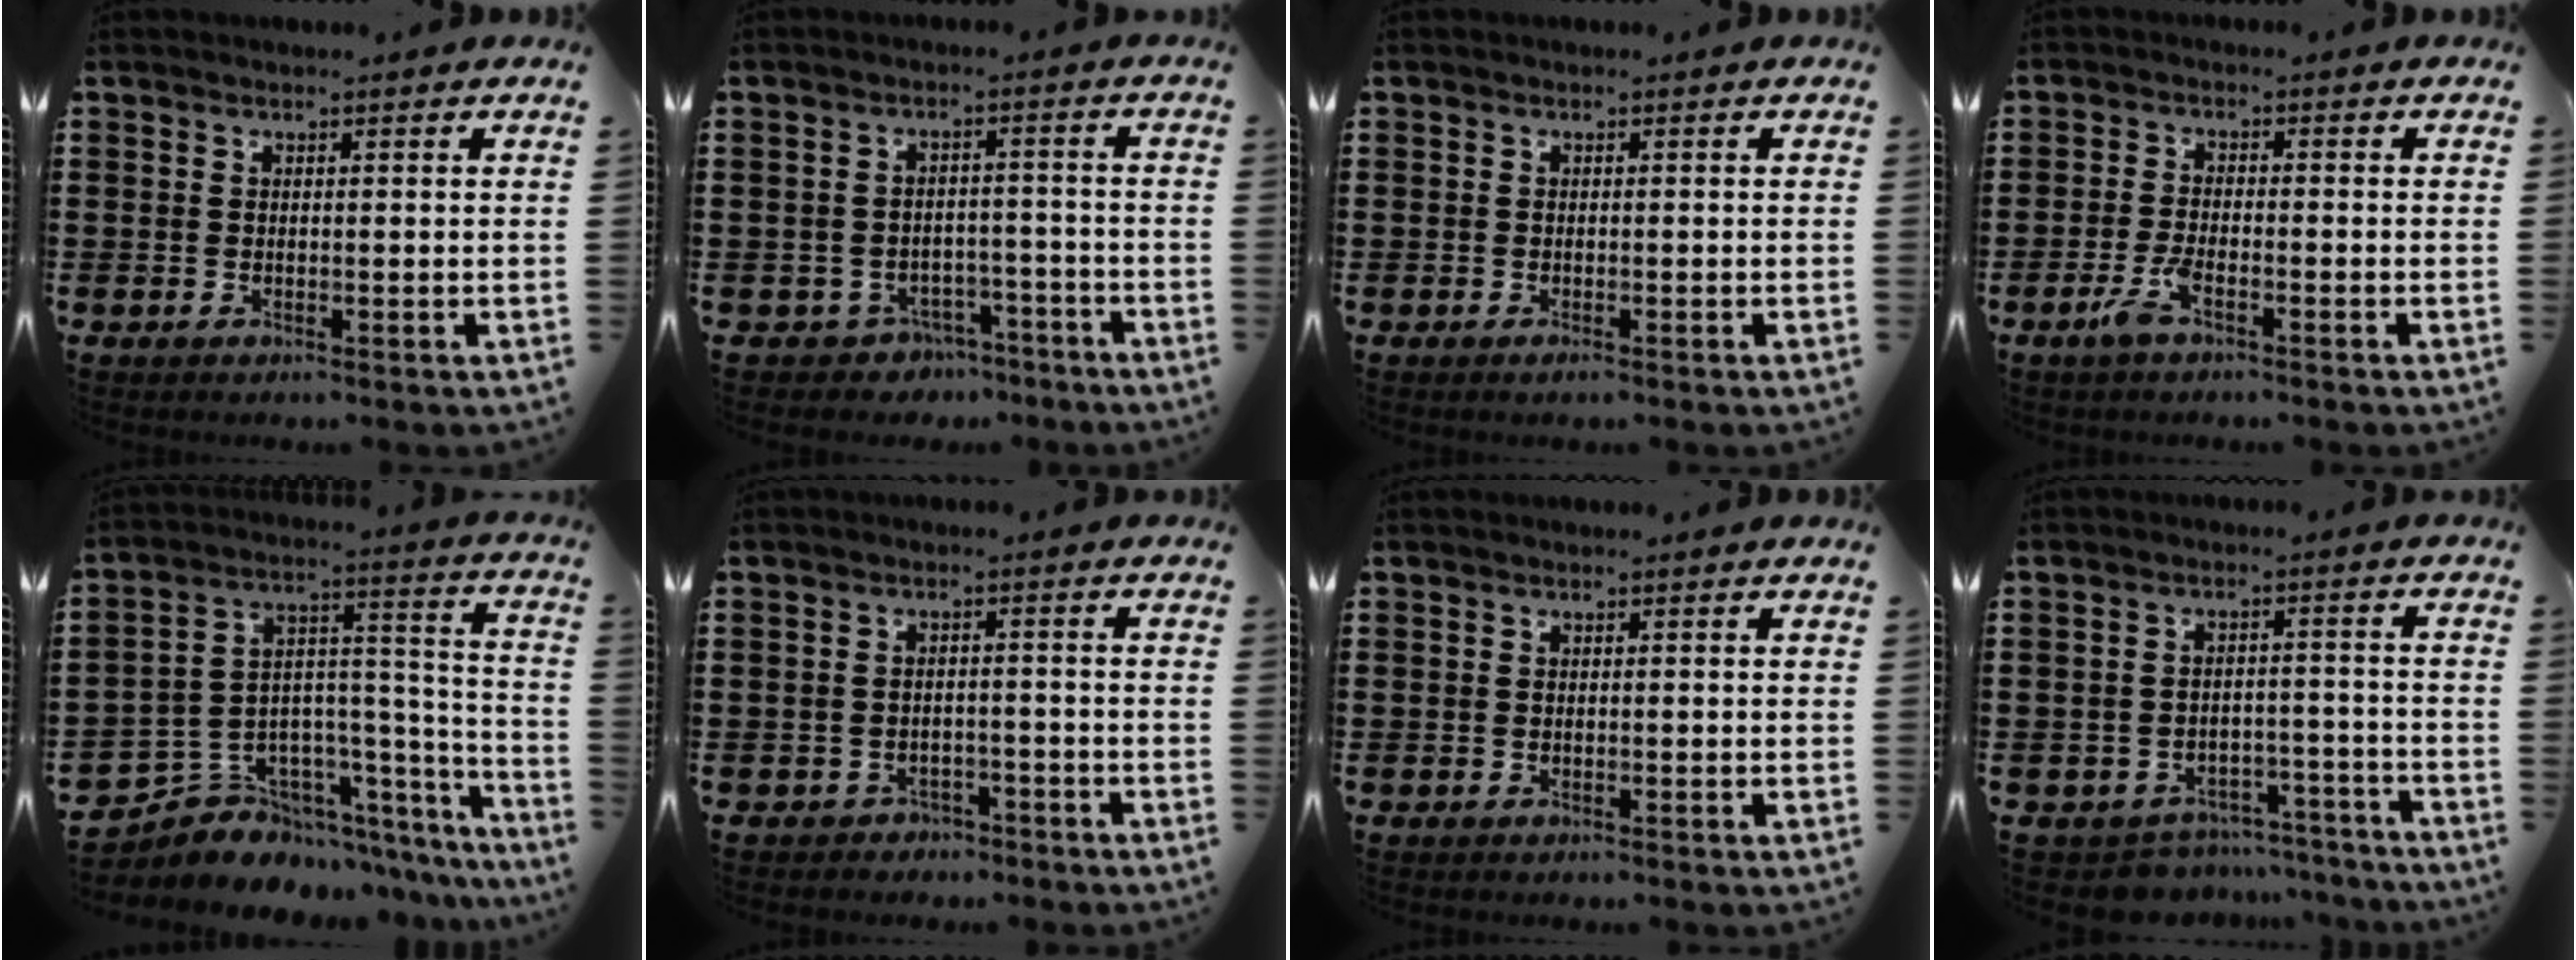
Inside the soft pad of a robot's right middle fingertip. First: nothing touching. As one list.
[{"total": 3.3, "force": [-3.1, 1.2, 0.0], "torque": [-0.011, 0.006, -0.067]}, {"total": 0.6, "force": [-0.3, 0.1, 0.5], "torque": [-0.010, -0.005, -0.005]}, {"total": 3.6, "force": [-2.1, 0.7, 2.9], "torque": [-0.075, -0.008, -0.046]}, {"total": 5.6, "force": [-4.3, 3.4, -0.4], "torque": [-0.003, -0.014, -0.078]}, {"total": 2.1, "force": [-1.9, 0.7, -0.2], "torque": [-0.006, 0.004, -0.045]}, {"total": 0.0}, {"total": 4.6, "force": [-4.5, 1.1, 0.0], "torque": [-0.004, 0.013, -0.094]}]